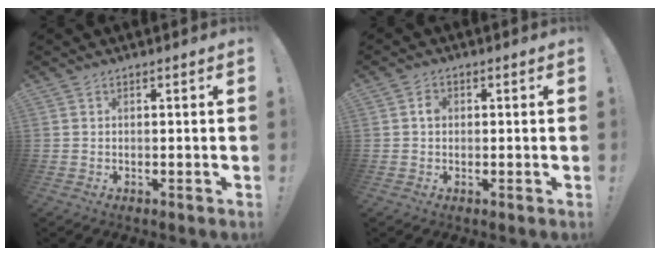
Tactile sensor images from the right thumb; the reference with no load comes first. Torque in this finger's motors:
{"motor_torque": [0.40, 0.26, 0.07, -0.04, 0.03]}